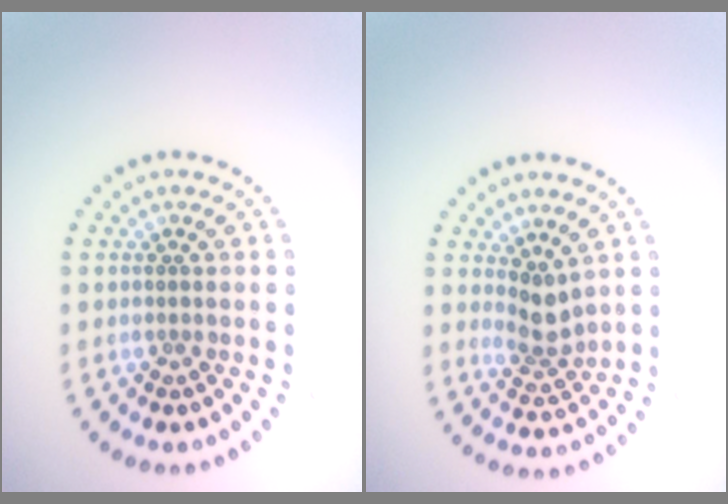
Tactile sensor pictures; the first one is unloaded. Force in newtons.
{"total": 2.4, "press": 1.8, "slide": 1.6}